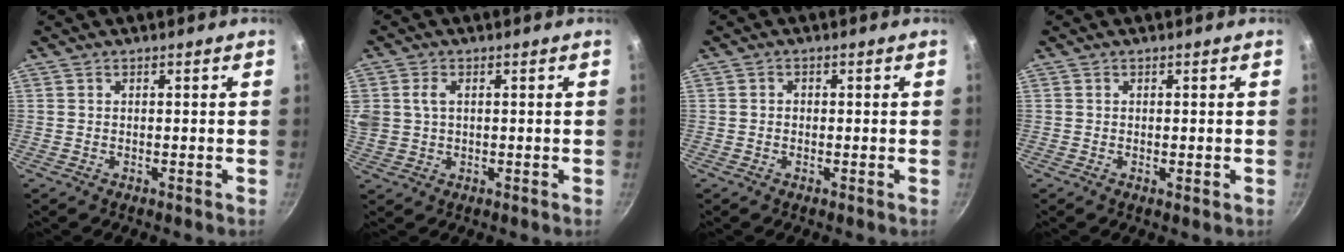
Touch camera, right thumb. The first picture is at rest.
{"total": 6.3, "force": [1.4, 4.7, 4.0], "torque": [-0.081, 0.007, 0.028]}
{"total": 1.0, "force": [-0.2, 0.9, 0.5], "torque": [-0.006, 0.005, -0.004]}
{"total": 1.1, "force": [-0.1, 0.4, 1.0], "torque": [-0.015, -0.002, -0.002]}